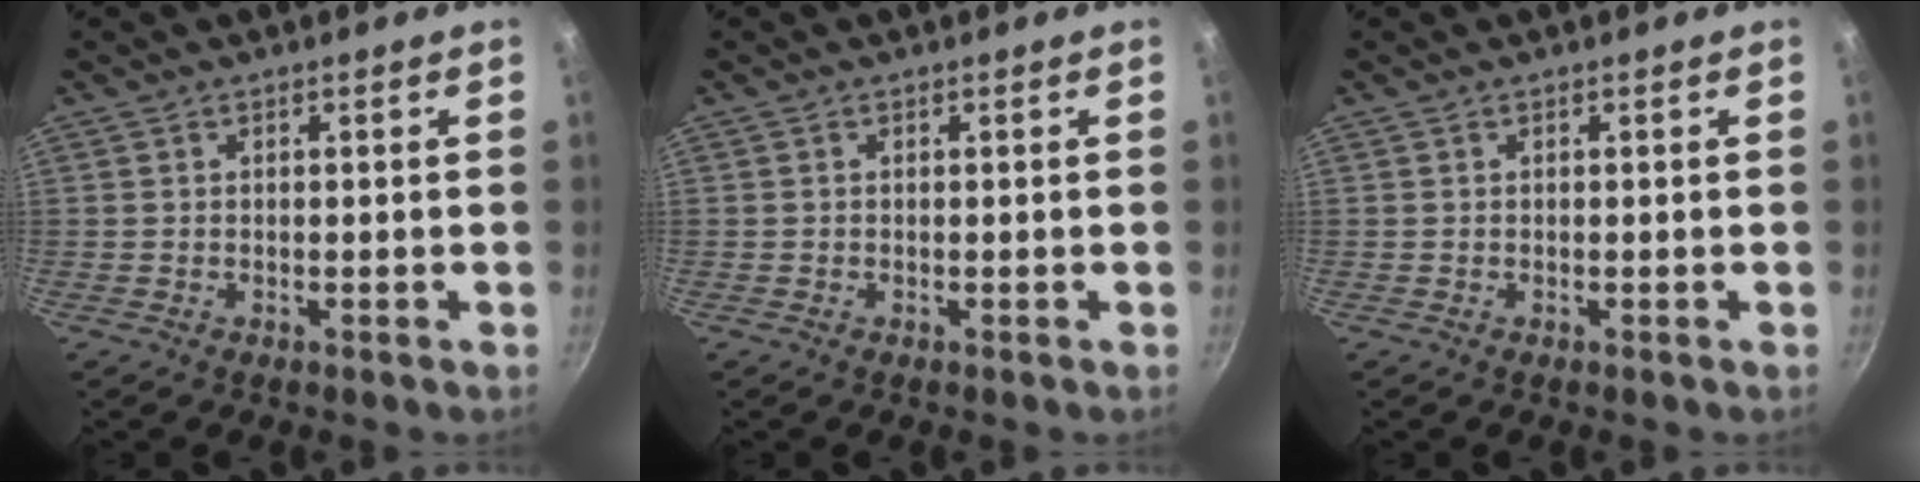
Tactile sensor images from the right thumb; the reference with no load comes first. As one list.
[{"total": 0.0}, {"total": 0.0}]